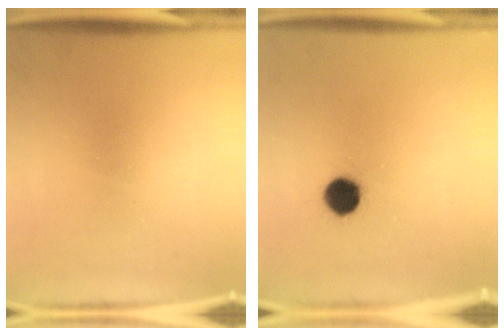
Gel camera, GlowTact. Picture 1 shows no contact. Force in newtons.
{"total": 6.8}